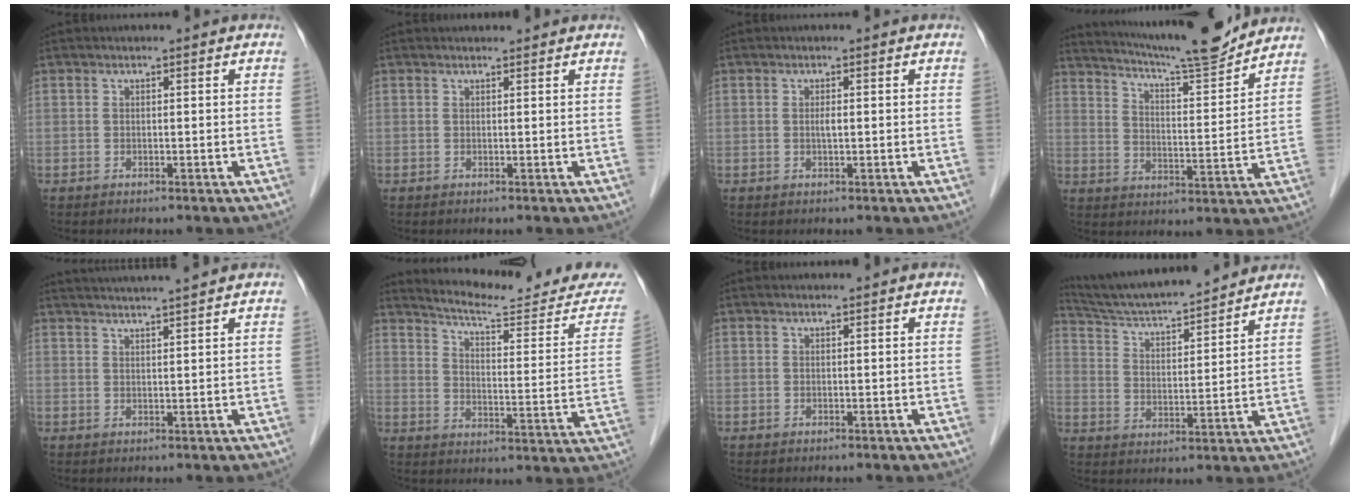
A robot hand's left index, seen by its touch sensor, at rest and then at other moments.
{"total": 2.3, "force": [2.3, 0.4, 0.4], "torque": [-0.012, 0.017, 0.030]}
{"total": 0.8, "force": [0.1, 0.1, 0.8], "torque": [-0.018, -0.002, 0.001]}
{"total": 15.1, "force": [14.1, 0.2, 5.5], "torque": [-0.099, -0.012, 0.209]}
{"total": 8.9, "force": [8.2, -0.8, 3.2], "torque": [-0.053, 0.022, 0.116]}
{"total": 19.0, "force": [18.1, 1.6, 5.6], "torque": [-0.077, -0.072, 0.229]}
{"total": 1.4, "force": [1.4, 0.1, 0.3], "torque": [-0.010, 0.010, 0.019]}
{"total": 17.2, "force": [15.9, 1.0, 6.4], "torque": [-0.115, 0.012, 0.254]}